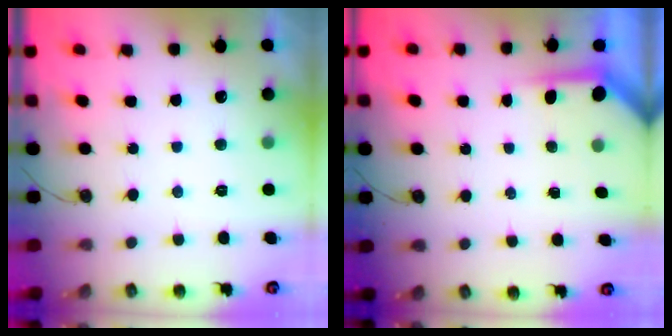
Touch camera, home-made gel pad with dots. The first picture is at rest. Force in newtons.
{"total": 4.0, "press": 3.9, "slide": 0.4}